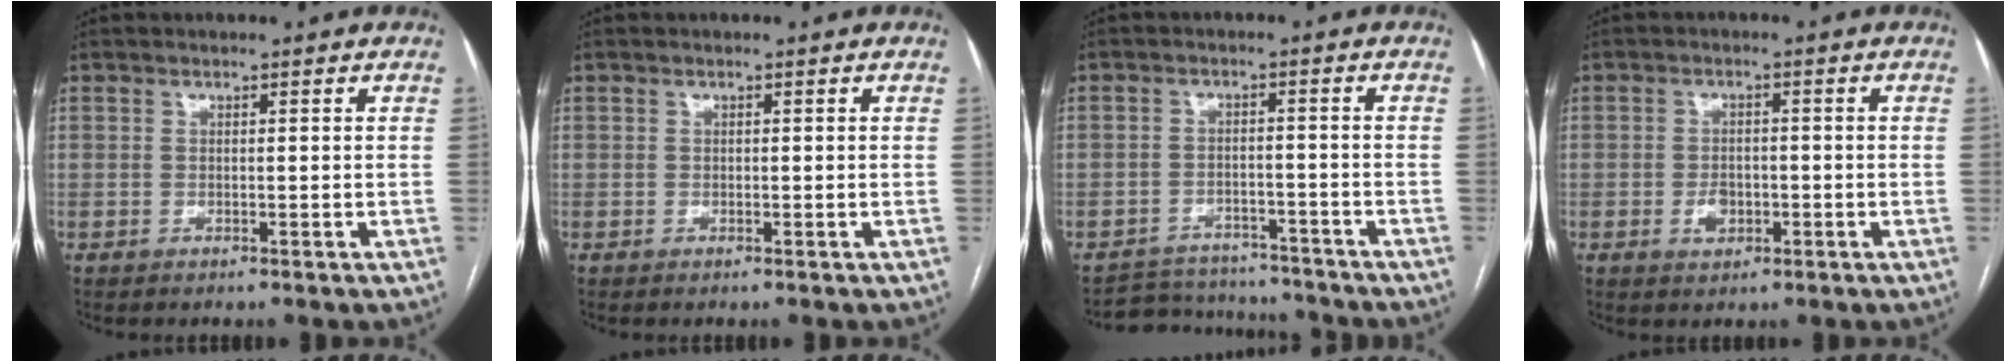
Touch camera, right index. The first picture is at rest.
{"total": 0.0}
{"total": 8.6, "force": [-8.0, 2.9, 0.0], "torque": [0.011, 0.016, -0.112]}
{"total": 3.4, "force": [-1.1, 2.4, 2.2], "torque": [-0.037, 0.003, -0.013]}